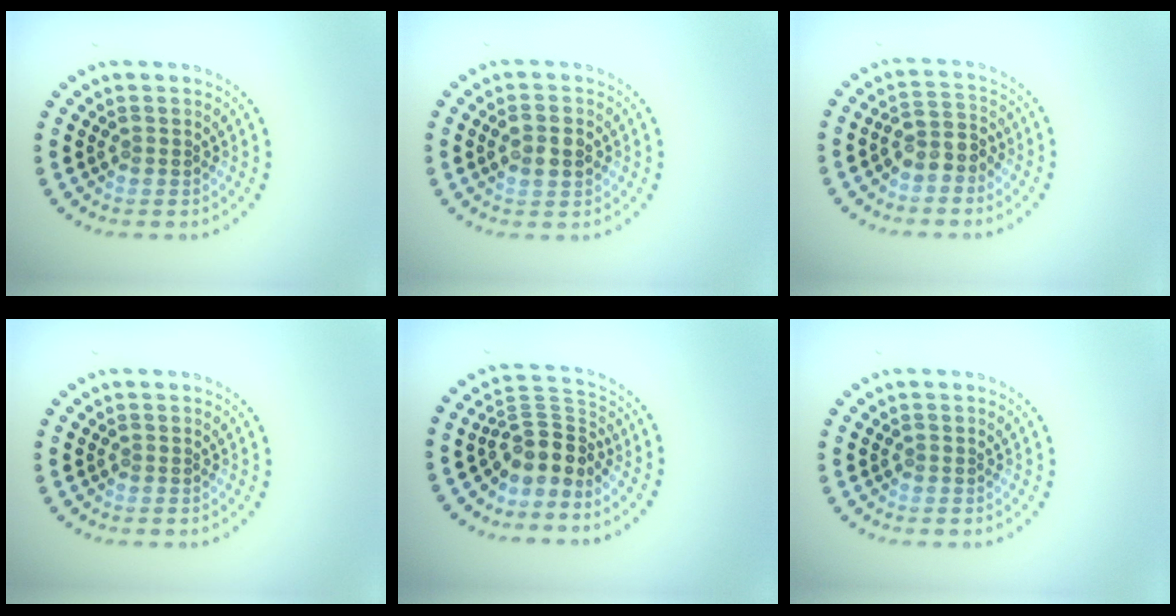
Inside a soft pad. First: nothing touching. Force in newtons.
{"total": 2.3, "press": 2.3, "slide": 0.3}
{"total": 2.5, "press": 2.2, "slide": 1.2}
{"total": 0.0}
{"total": 3.7, "press": 2.6, "slide": 2.5}
{"total": 0.0}